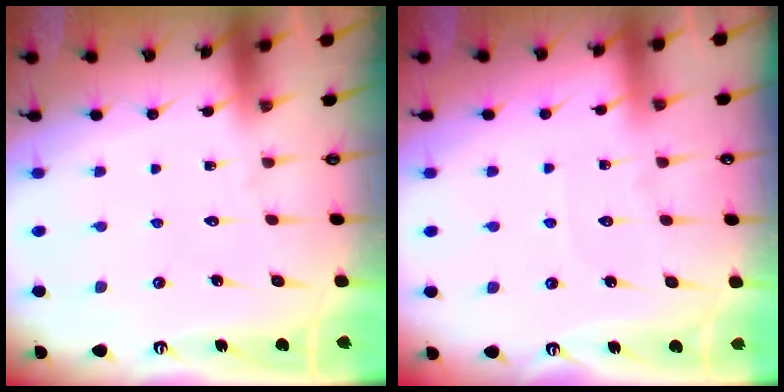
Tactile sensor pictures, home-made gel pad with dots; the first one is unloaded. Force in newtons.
{"total": 1.9, "press": 1.9, "slide": 0.3}